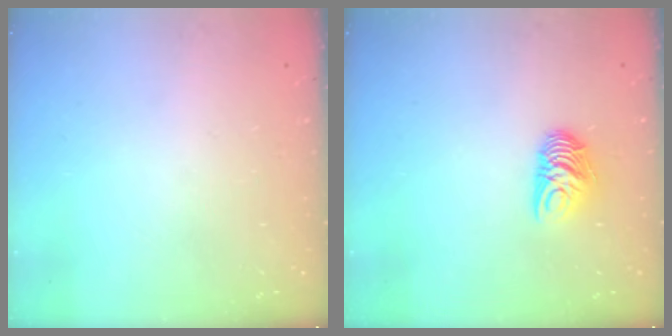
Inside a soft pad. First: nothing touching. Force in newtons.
{"total": 7.5, "press": 7.5, "slide": 0.5}